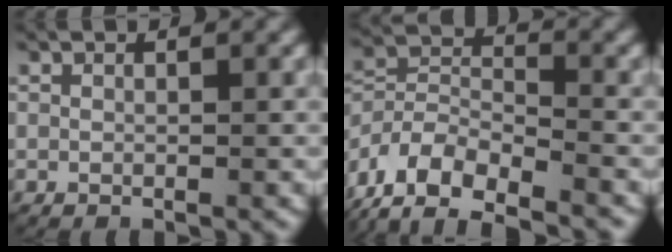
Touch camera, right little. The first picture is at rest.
{"total": 9.8, "force": [-5.0, 7.2, 4.3], "torque": [-0.101, -0.033, -0.085]}